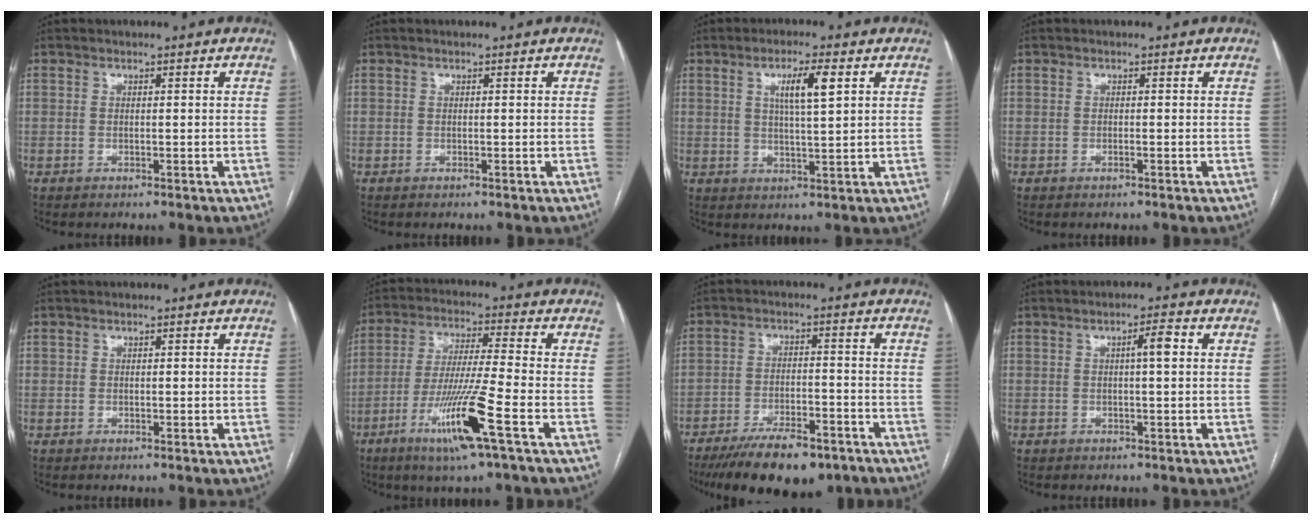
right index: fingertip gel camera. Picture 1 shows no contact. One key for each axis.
{"total": 0.0}
{"total": 5.9, "fx": 2.2, "fy": 0.5, "fz": 5.5, "tx": -0.096, "ty": 0.002, "tz": 0.039}
{"total": 0.0}
{"total": 0.6, "fx": 0.3, "fy": 0.5, "fz": 0.1, "tx": 0.006, "ty": 0.000, "tz": 0.003}
{"total": 12.9, "fx": -5.9, "fy": -0.5, "fz": 11.4, "tx": -0.229, "ty": -0.021, "tz": -0.110}
{"total": 13.2, "fx": -9.6, "fy": 4.1, "fz": 7.9, "tx": -0.125, "ty": -0.014, "tz": -0.153}
{"total": 2.9, "fx": 0.5, "fy": 0.2, "fz": 2.9, "tx": -0.045, "ty": 0.006, "tz": 0.007}